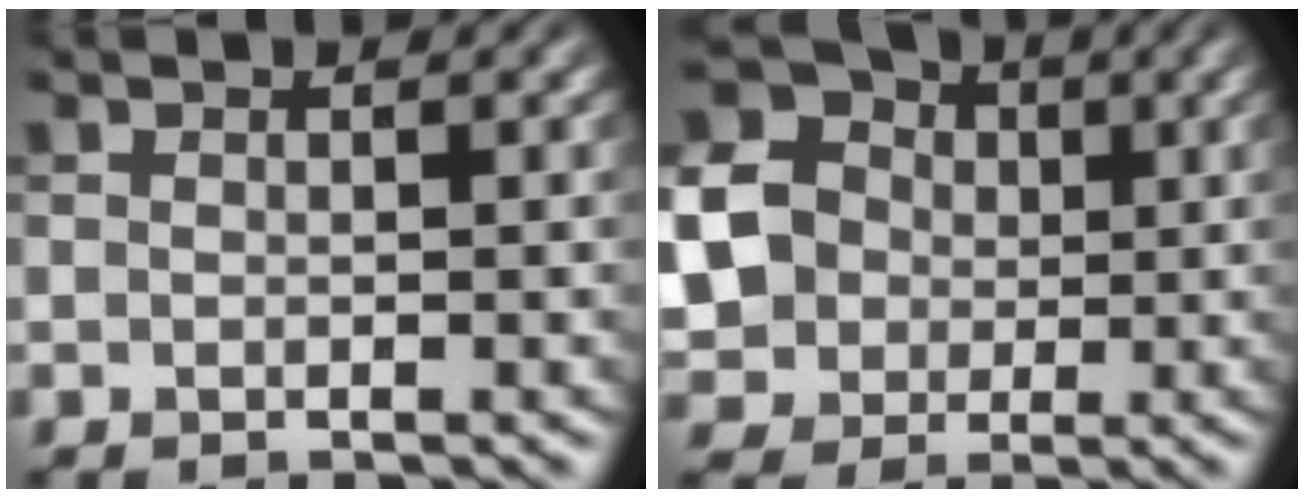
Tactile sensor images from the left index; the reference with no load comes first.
{"total": 14.8, "force": [0.6, 13.9, 5.2], "torque": [-0.171, 0.003, -0.004]}